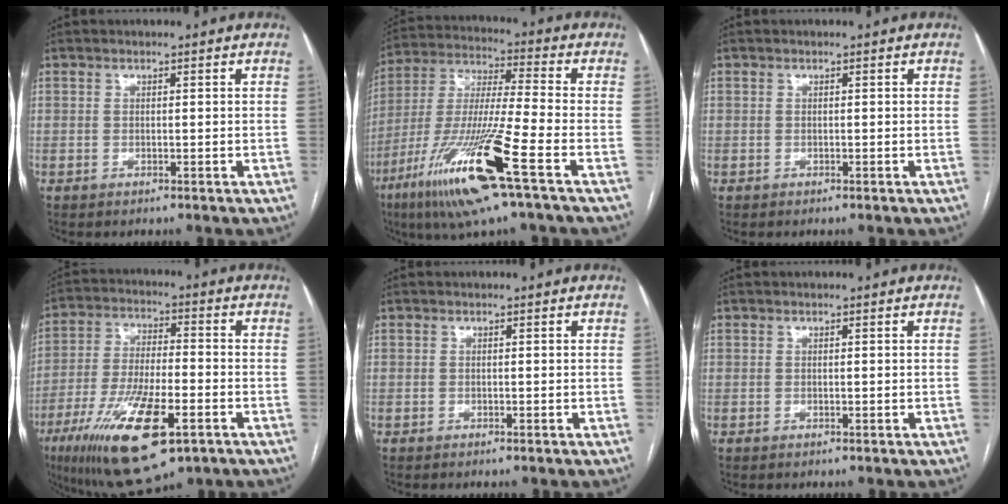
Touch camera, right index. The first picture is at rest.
{"total": 18.7, "force": [-9.0, 0.1, 16.4], "torque": [-0.351, -0.042, -0.174]}
{"total": 0.0}
{"total": 17.5, "force": [-8.6, 5.0, 14.5], "torque": [-0.292, -0.025, -0.143]}
{"total": 0.0}
{"total": 0.0}